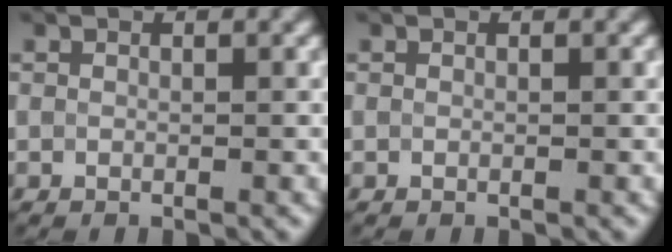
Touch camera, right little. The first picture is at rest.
{"total": 0.0}